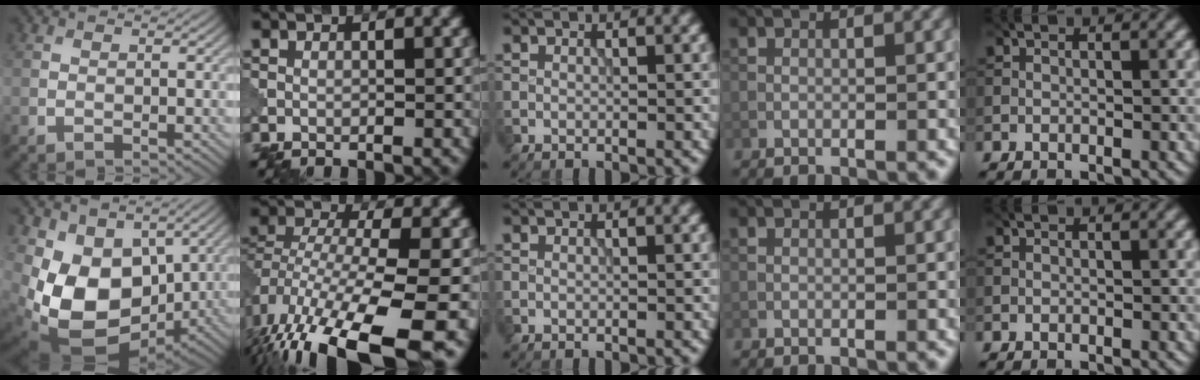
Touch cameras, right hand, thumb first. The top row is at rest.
{"thumb": {"total": 12.3, "force": [0.6, 9.2, 8.1], "torque": [-0.192, -0.035, 0.015]}, "index": {"total": 15.1, "force": [-8.6, 5.6, 11.1], "torque": [-0.234, -0.029, -0.117]}}